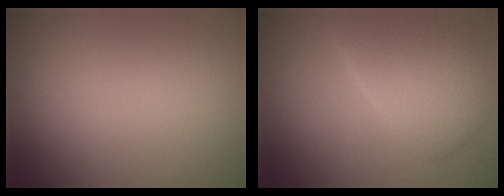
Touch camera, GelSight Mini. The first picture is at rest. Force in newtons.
{"total": 4.9, "press": 4.9, "slide": 0.3}